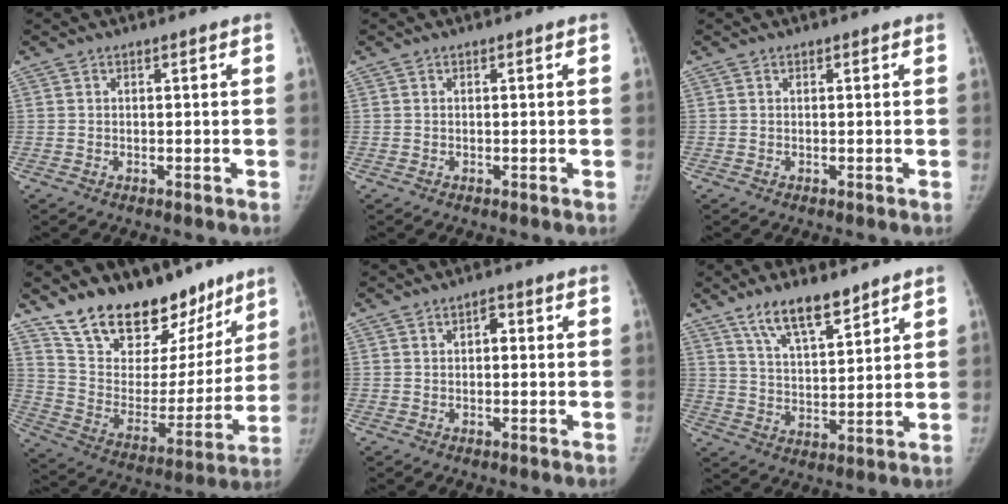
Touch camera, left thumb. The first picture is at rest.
{"total": 0.0}
{"total": 0.0}
{"total": 23.9, "force": [18.2, 12.1, 9.7], "torque": [-0.103, -0.095, 0.297]}
{"total": 2.0, "force": [0.4, 1.2, 1.6], "torque": [-0.016, 0.005, 0.000]}
{"total": 10.0, "force": [7.2, 3.1, 6.2], "torque": [-0.086, -0.043, 0.136]}